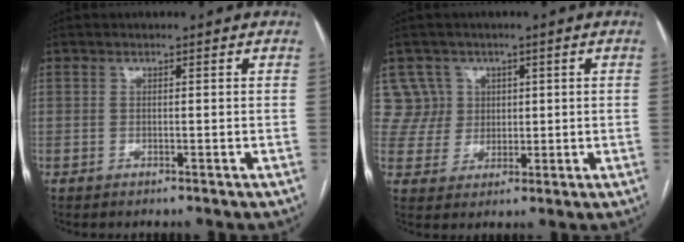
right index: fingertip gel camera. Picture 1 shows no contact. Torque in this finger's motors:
{"motor_torque": [-0.42, 0.38, -0.19, -0.05]}